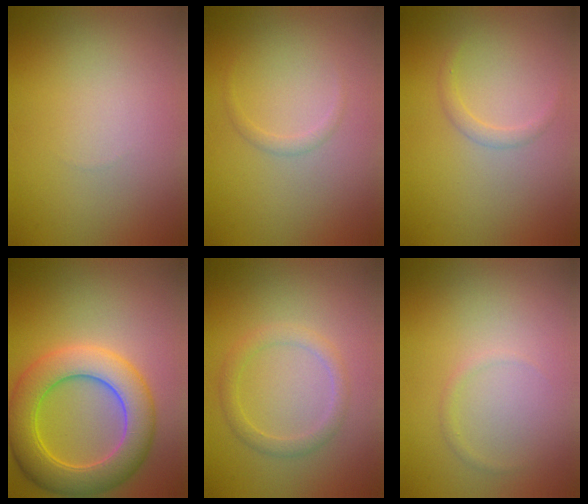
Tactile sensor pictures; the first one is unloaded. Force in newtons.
{"total": 0.8, "press": 0.8, "slide": 0.1}
{"total": 1.1, "press": 1.1, "slide": 0.1}
{"total": 7.6, "press": 7.6, "slide": 0.2}
{"total": 1.9, "press": 1.9, "slide": 0.1}
{"total": 0.7, "press": 0.7, "slide": 0.1}